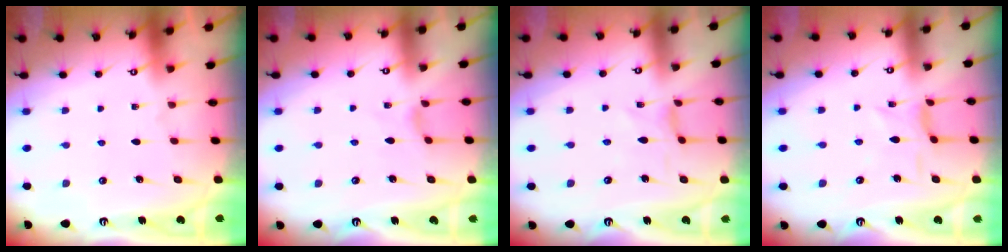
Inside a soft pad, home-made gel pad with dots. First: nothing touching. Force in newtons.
{"total": 0.7, "press": 0.6, "slide": 0.3}
{"total": 0.8, "press": 0.8, "slide": 0.2}
{"total": 2.1, "press": 2.1, "slide": 0.6}